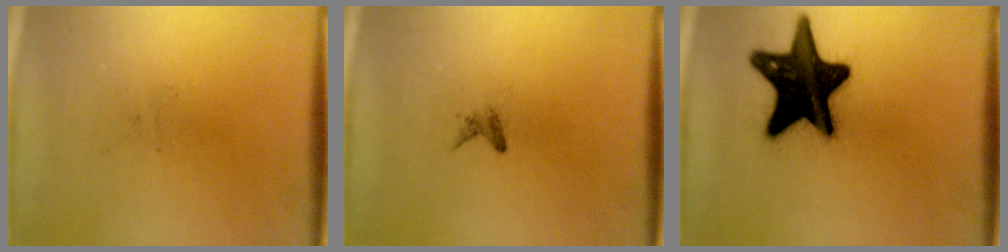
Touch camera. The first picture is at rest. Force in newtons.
{"total": 0.9}
{"total": 17.7}